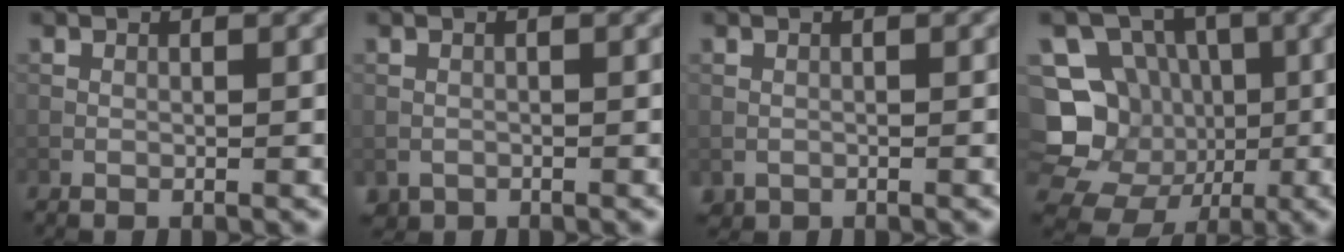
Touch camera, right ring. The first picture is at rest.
{"total": 1.0, "force": [-0.6, 0.7, 0.0], "torque": [0.004, -0.005, -0.013]}
{"total": 0.6, "force": [-0.4, 0.5, 0.0], "torque": [0.002, -0.006, -0.007]}
{"total": 9.9, "force": [-1.6, 9.2, 3.2], "torque": [-0.078, 0.014, -0.051]}